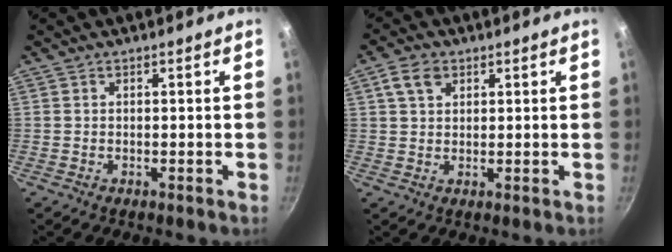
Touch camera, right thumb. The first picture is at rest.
{"total": 4.7, "force": [2.1, 3.2, 2.7], "torque": [-0.042, 0.001, 0.037]}